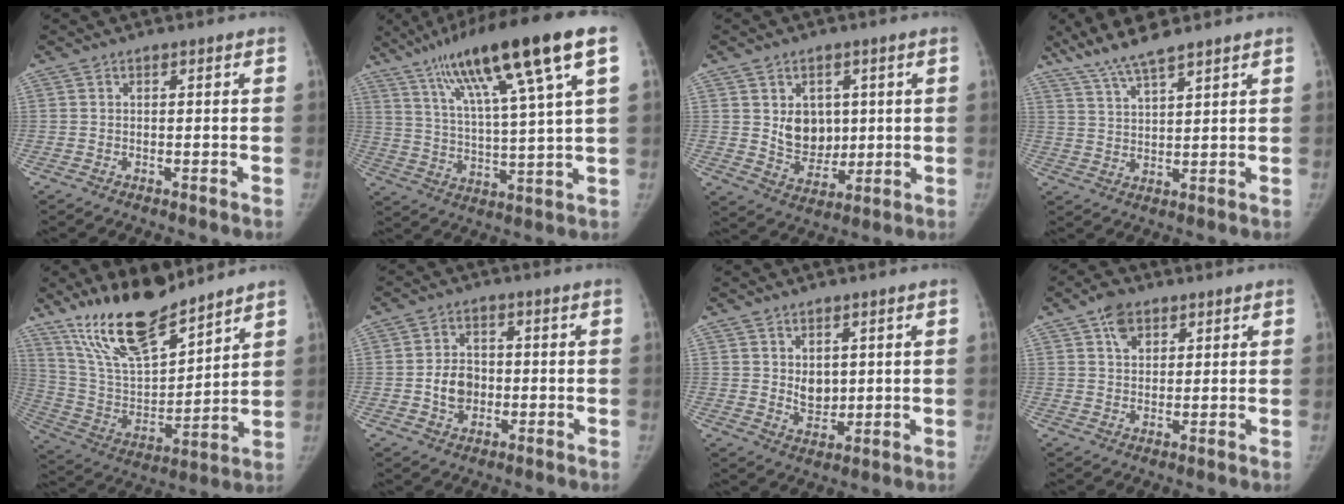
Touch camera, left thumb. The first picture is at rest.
{"total": 20.2, "force": [10.5, 1.8, 17.2], "torque": [-0.281, -0.015, 0.176]}
{"total": 8.7, "force": [1.5, 6.9, 5.0], "torque": [-0.033, -0.014, 0.039]}
{"total": 8.5, "force": [6.7, 1.2, 5.0], "torque": [-0.095, -0.021, 0.132]}
{"total": 19.3, "force": [14.8, 6.2, 10.7], "torque": [-0.151, -0.079, 0.280]}
{"total": 5.9, "force": [-1.0, 4.8, 3.4], "torque": [-0.033, 0.011, -0.020]}
{"total": 4.7, "force": [1.1, 3.5, 2.9], "torque": [-0.023, -0.015, 0.028]}
{"total": 5.4, "force": [2.9, 3.7, 2.8], "torque": [-0.028, -0.009, 0.048]}